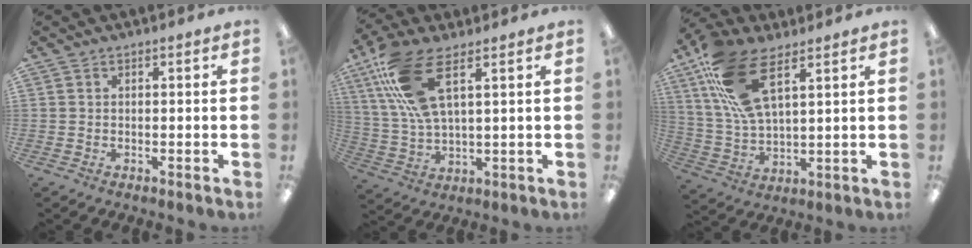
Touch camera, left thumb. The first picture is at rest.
{"total": 13.7, "force": [7.2, 4.9, 10.5], "torque": [-0.233, -0.022, 0.133]}
{"total": 16.3, "force": [9.0, 6.9, 11.7], "torque": [-0.251, -0.021, 0.165]}